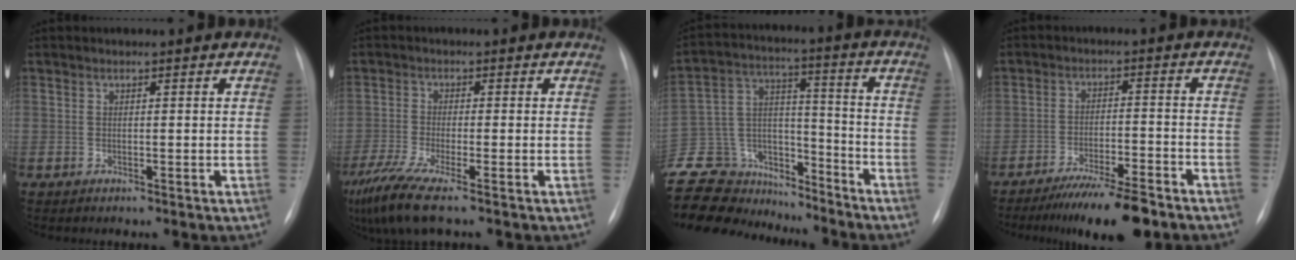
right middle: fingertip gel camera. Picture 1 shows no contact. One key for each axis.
{"total": 8.5, "fx": -6.0, "fy": 0.7, "fz": 6.0, "tx": -0.125, "ty": -0.024, "tz": -0.113}
{"total": 17.0, "fx": -15.2, "fy": 6.9, "fz": 3.1, "tx": -0.062, "ty": 0.074, "tz": -0.252}
{"total": 10.5, "fx": -8.4, "fy": 1.2, "fz": 6.2, "tx": -0.094, "ty": -0.021, "tz": -0.136}